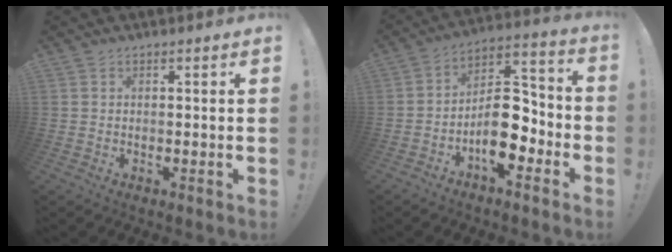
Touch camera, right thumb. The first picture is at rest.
{"total": 14.2, "force": [-5.5, 7.9, 10.4], "torque": [-0.160, 0.030, -0.085]}